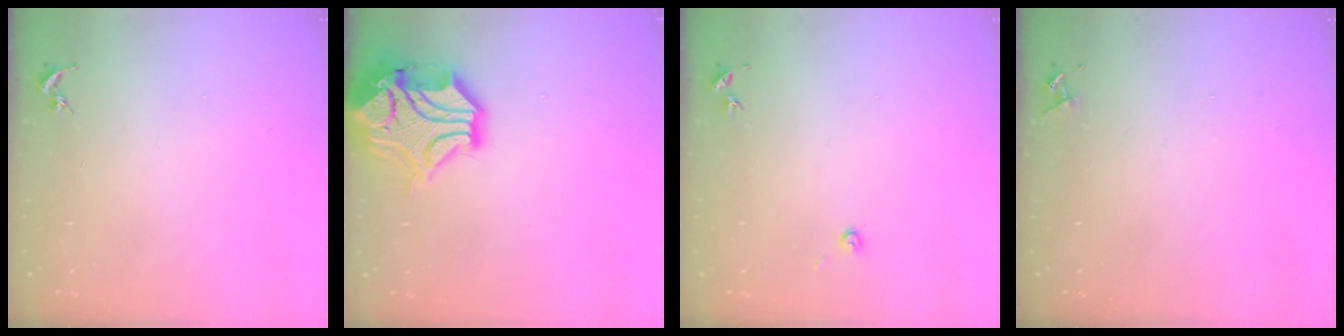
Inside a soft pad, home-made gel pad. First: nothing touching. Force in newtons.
{"total": 17.6, "press": 17.4, "slide": 2.6}
{"total": 3.0, "press": 3.0, "slide": 0.3}
{"total": 4.2, "press": 4.2, "slide": 0.5}